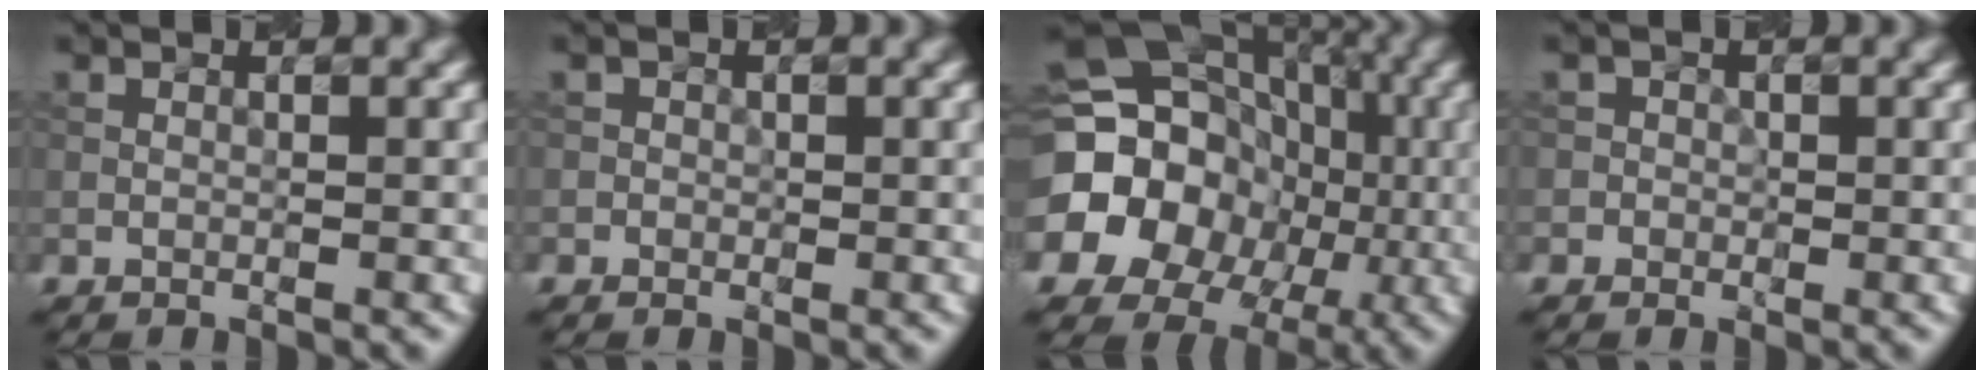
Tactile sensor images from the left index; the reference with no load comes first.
{"total": 0.7, "force": [-0.2, 0.7, 0.0], "torque": [0.008, -0.004, -0.004]}
{"total": 21.3, "force": [-2.8, 19.7, 7.5], "torque": [-0.186, 0.001, -0.073]}
{"total": 1.4, "force": [-0.2, 1.4, 0.1], "torque": [0.012, 0.004, -0.015]}